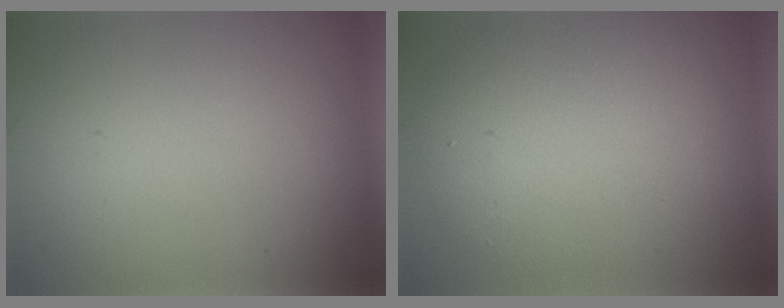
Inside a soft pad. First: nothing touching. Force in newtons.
{"total": 7.3, "press": 7.3, "slide": 0.3}